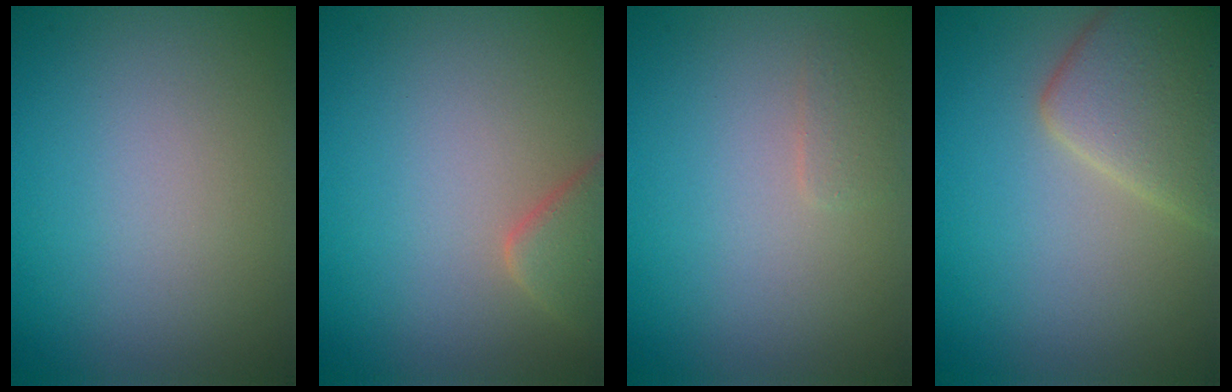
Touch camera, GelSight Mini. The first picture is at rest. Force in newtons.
{"total": 2.9, "press": 2.8, "slide": 0.3}
{"total": 0.9, "press": 0.9, "slide": 0.0}
{"total": 5.3, "press": 5.3, "slide": 0.4}